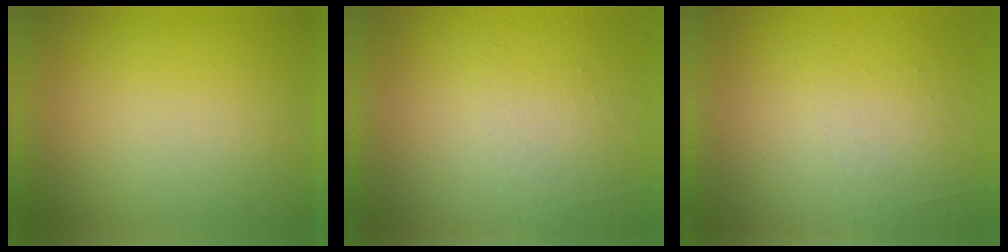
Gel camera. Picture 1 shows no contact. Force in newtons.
{"total": 6.9}
{"total": 6.8}